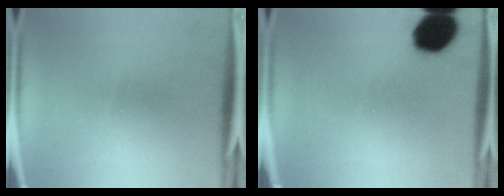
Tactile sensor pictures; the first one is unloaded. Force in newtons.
{"total": 12.0}